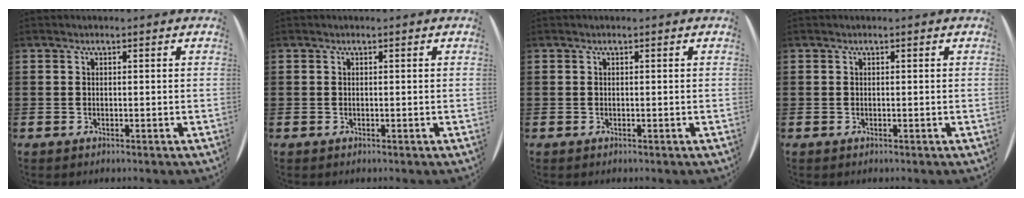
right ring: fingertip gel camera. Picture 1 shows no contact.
{"total": 0.0}
{"total": 0.0}
{"total": 0.0}